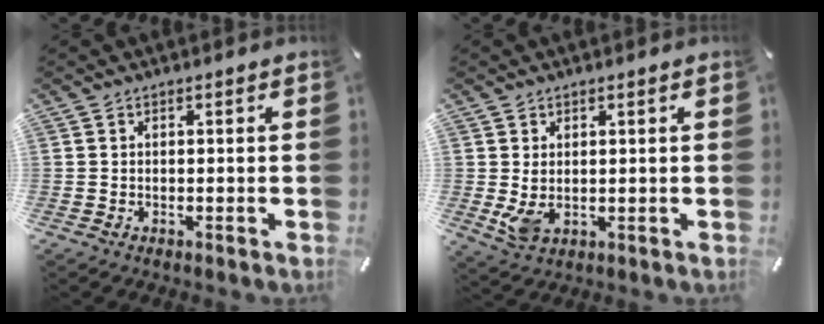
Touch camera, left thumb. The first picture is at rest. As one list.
[{"total": 4.0, "force": [0.9, 2.8, 2.8], "torque": [-0.058, -0.005, 0.016]}]